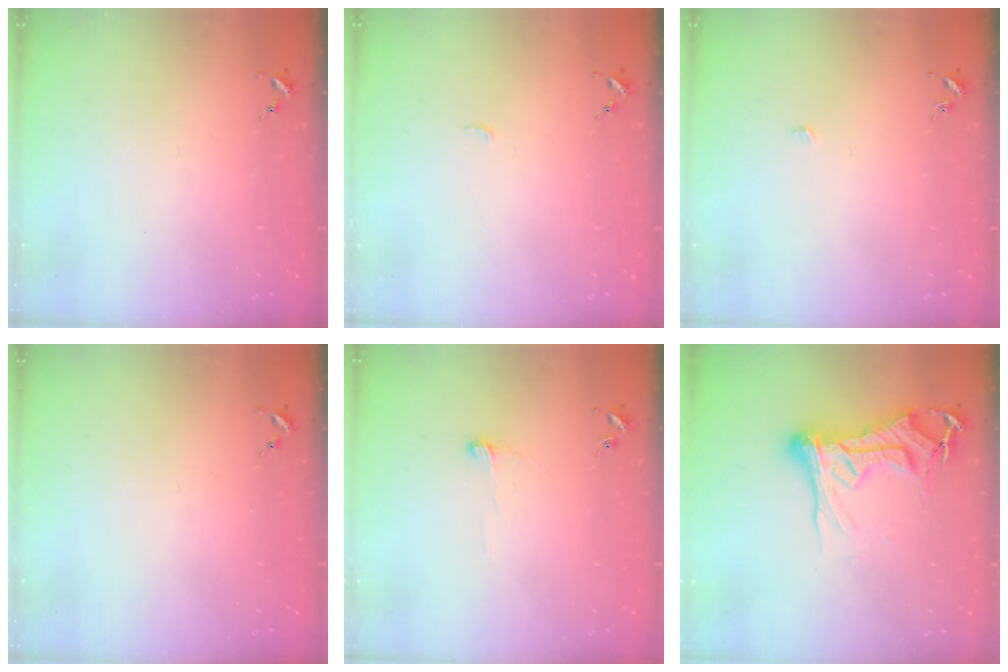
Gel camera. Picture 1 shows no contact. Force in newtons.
{"total": 2.8, "press": 2.8, "slide": 0.3}
{"total": 2.1, "press": 2.1, "slide": 0.1}
{"total": 0.0}
{"total": 4.9, "press": 4.9, "slide": 0.5}
{"total": 16.5, "press": 16.5, "slide": 1.8}